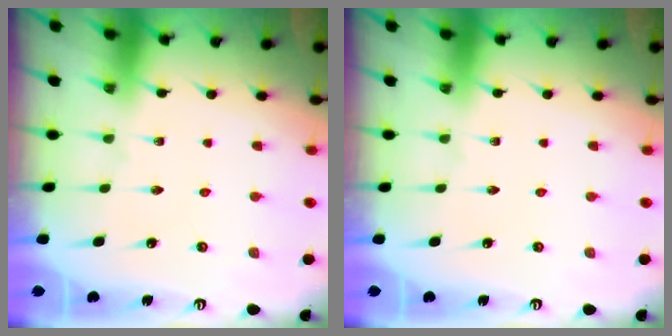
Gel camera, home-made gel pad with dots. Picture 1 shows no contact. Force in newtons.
{"total": 0.0}